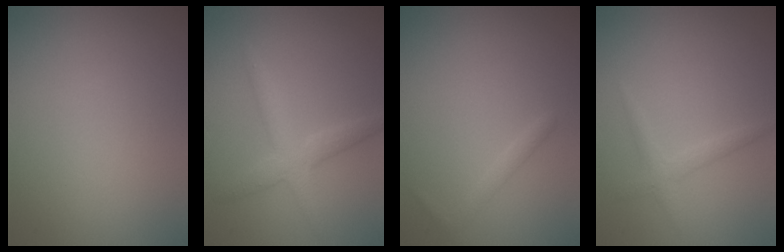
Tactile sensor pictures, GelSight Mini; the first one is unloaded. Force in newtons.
{"total": 2.9, "press": 2.9, "slide": 0.3}
{"total": 0.9, "press": 0.9, "slide": 0.1}
{"total": 1.4, "press": 1.4, "slide": 0.0}